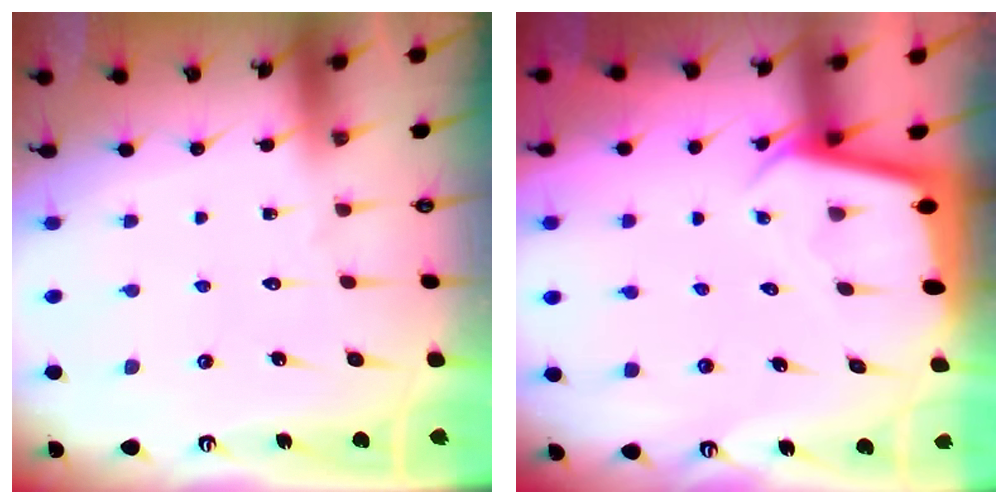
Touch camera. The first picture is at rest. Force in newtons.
{"total": 2.3, "press": 2.3, "slide": 0.1}